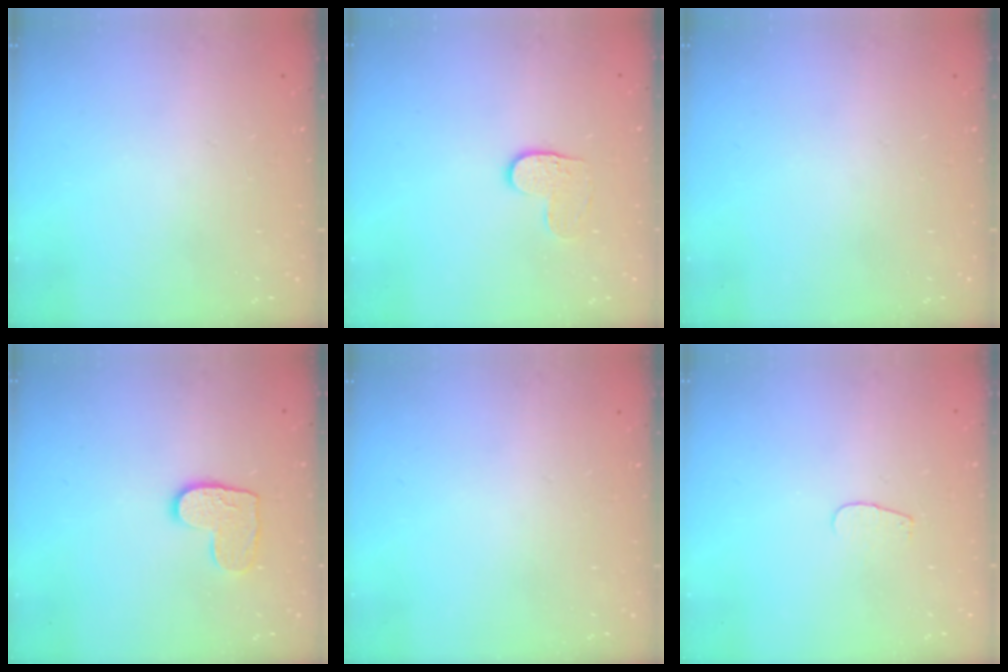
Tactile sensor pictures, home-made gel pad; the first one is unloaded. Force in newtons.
{"total": 4.0, "press": 4.0, "slide": 0.4}
{"total": 0.0}
{"total": 8.9, "press": 8.9, "slide": 0.4}
{"total": 0.0}
{"total": 2.8, "press": 2.8, "slide": 0.2}